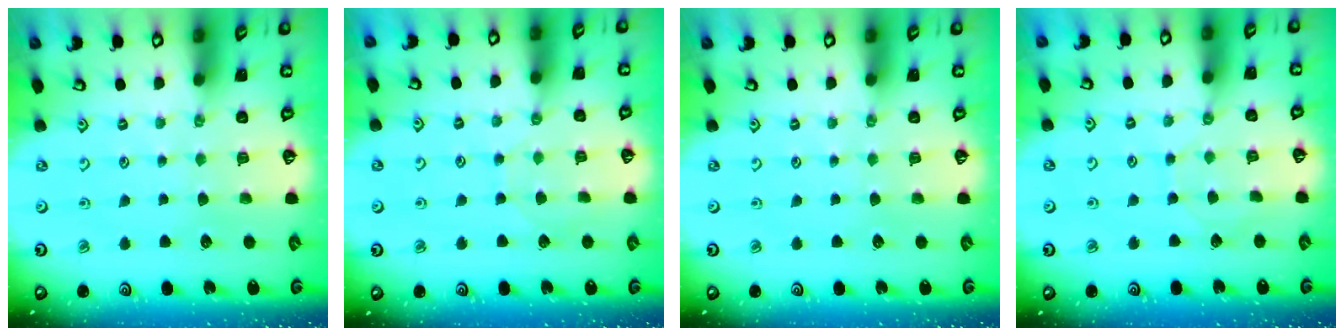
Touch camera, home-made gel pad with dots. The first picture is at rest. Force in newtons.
{"total": 3.1, "press": 3.1, "slide": 0.4}
{"total": 0.0}
{"total": 2.9, "press": 2.9, "slide": 0.3}